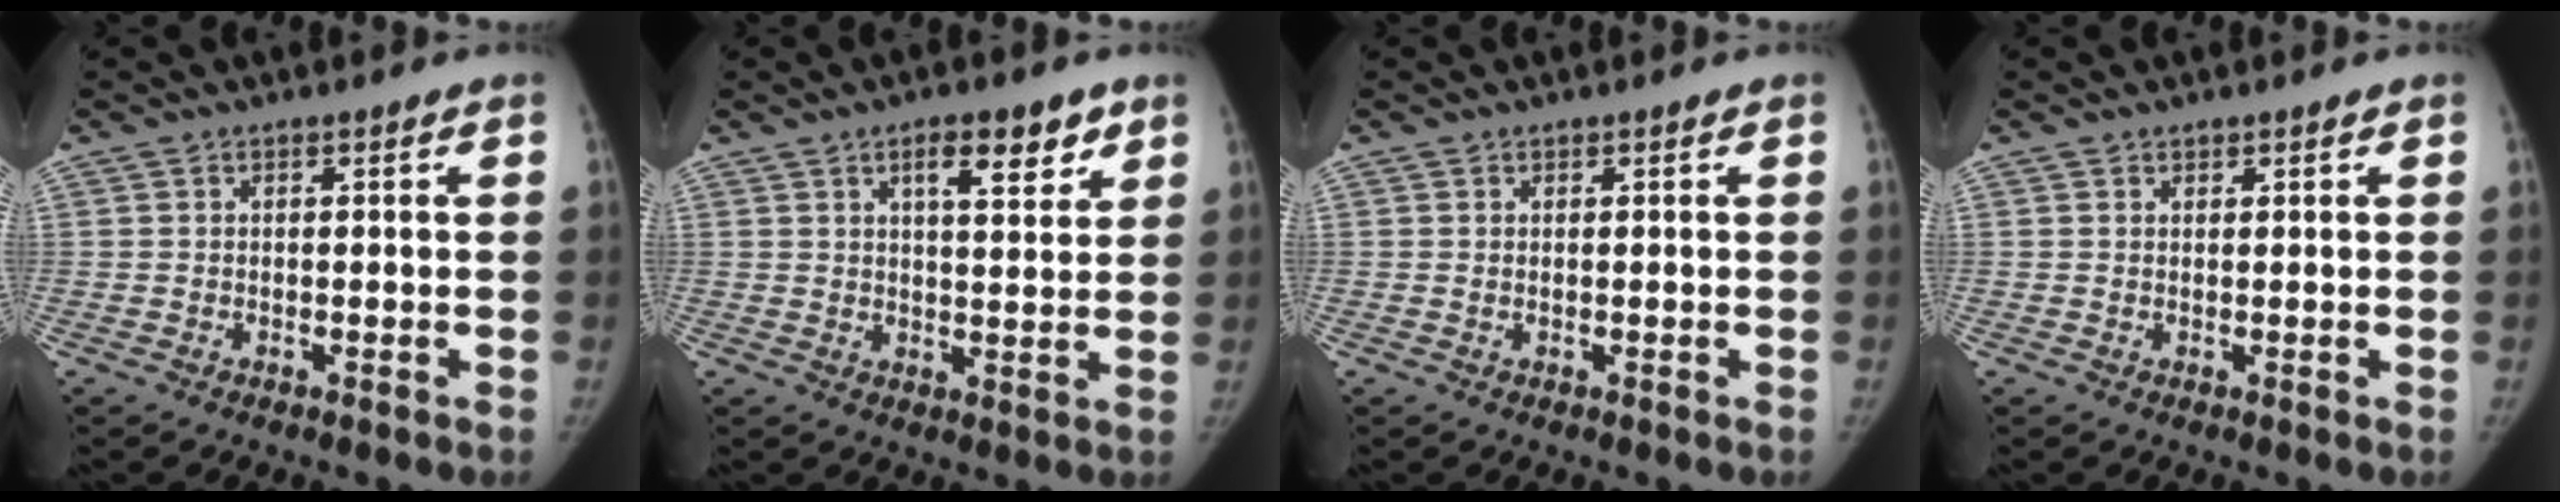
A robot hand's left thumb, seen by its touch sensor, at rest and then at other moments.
{"total": 7.6, "force": [4.3, 2.8, 5.6], "torque": [-0.063, -0.024, 0.064]}
{"total": 0.0}
{"total": 0.6, "force": [0.4, 0.4, -0.1], "torque": [0.012, -0.003, 0.005]}